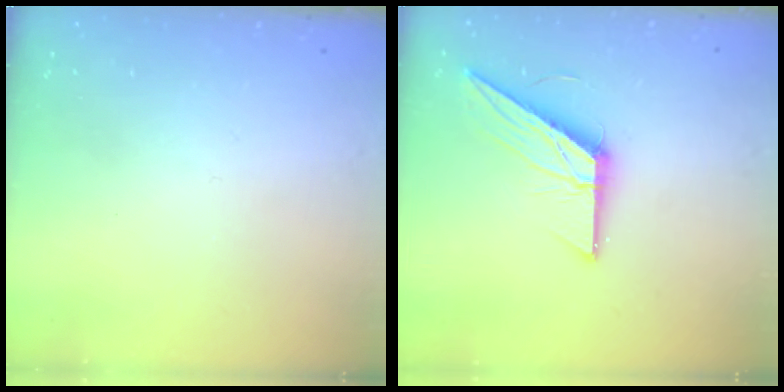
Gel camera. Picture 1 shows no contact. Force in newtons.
{"total": 13.8, "press": 13.8, "slide": 0.4}